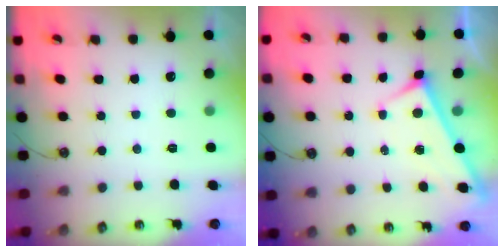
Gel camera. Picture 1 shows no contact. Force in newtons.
{"total": 3.1, "press": 3.1, "slide": 0.3}